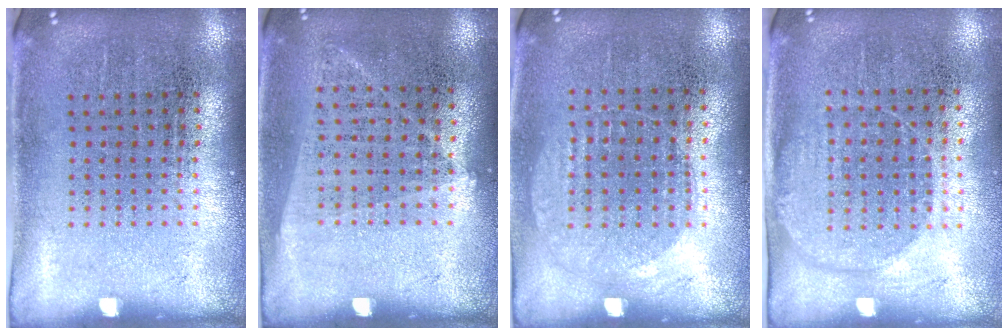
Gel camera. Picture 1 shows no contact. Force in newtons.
{"total": 1.0, "press": 0.9, "slide": 0.5}
{"total": 0.9, "press": 0.8, "slide": 0.4}
{"total": 1.5, "press": 1.4, "slide": 0.8}